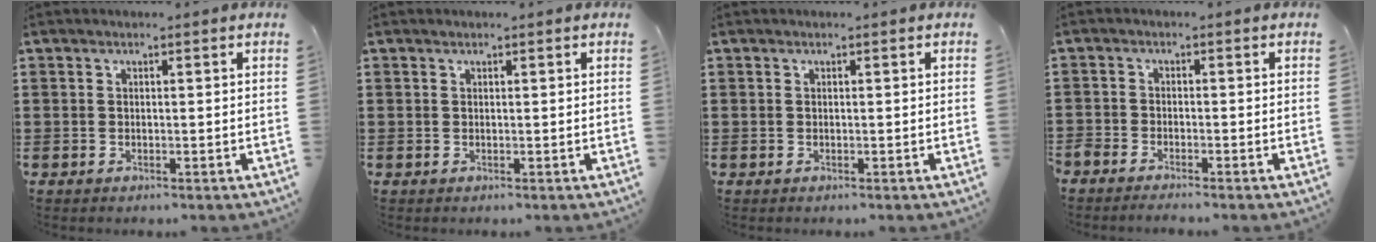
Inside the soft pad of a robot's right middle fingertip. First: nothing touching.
{"total": 0.0}
{"total": 0.0}
{"total": 1.9, "force": [-1.9, 0.2, 0.2], "torque": [-0.007, 0.000, -0.039]}